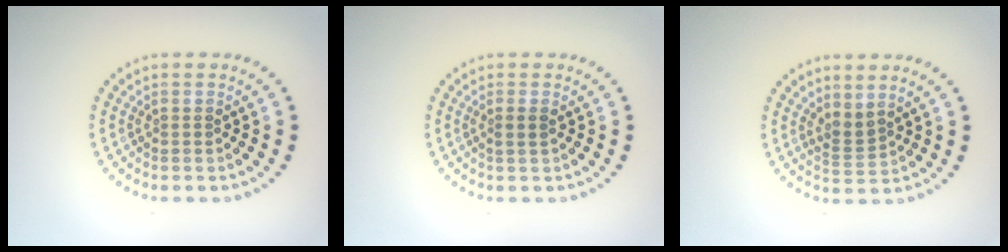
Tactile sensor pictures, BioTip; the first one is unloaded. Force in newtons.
{"total": 1.0, "press": 0.8, "slide": 0.5}
{"total": 1.9, "press": 1.3, "slide": 1.3}